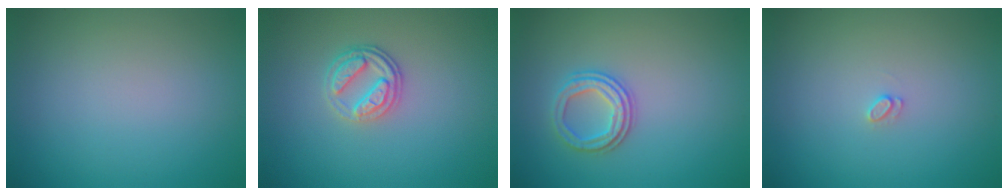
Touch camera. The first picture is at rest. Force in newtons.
{"total": 2.8, "press": 2.4, "slide": 1.3}
{"total": 2.5, "press": 2.4, "slide": 0.9}
{"total": 0.7, "press": 0.7, "slide": 0.1}